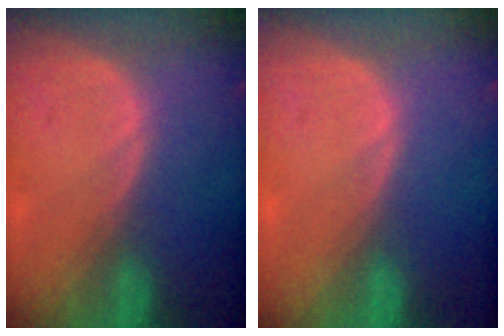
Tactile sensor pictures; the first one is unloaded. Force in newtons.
{"total": 0.0}